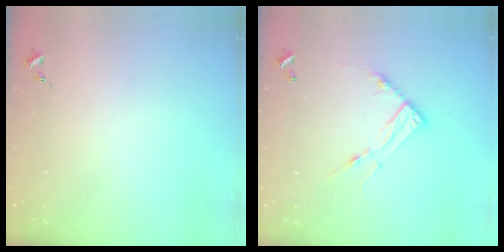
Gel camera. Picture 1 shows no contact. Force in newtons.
{"total": 11.2, "press": 11.2, "slide": 0.9}